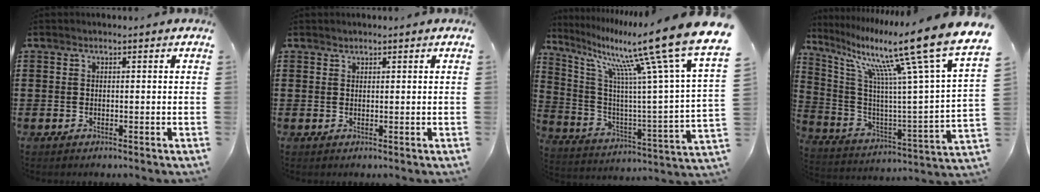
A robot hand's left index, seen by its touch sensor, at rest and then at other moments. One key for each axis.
{"total": 0.7, "fx": 0.7, "fy": 0.3, "fz": 0.0, "tx": -0.002, "ty": 0.000, "tz": 0.014}
{"total": 16.5, "fx": 12.2, "fy": 1.6, "fz": 11.0, "tx": -0.216, "ty": -0.092, "tz": 0.190}
{"total": 16.7, "fx": 11.5, "fy": 1.3, "fz": 12.1, "tx": -0.232, "ty": -0.085, "tz": 0.174}